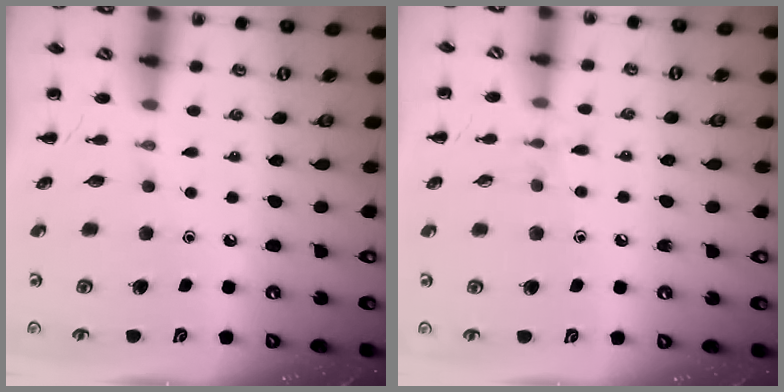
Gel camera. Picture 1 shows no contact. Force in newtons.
{"total": 7.4, "press": 7.1, "slide": 2.2}